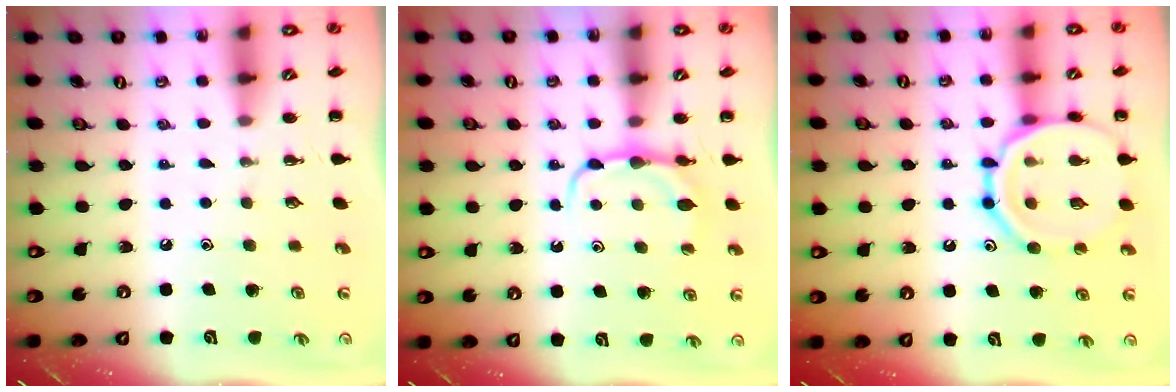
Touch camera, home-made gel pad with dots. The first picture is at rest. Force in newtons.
{"total": 6.4, "press": 6.4, "slide": 0.7}
{"total": 15.9, "press": 15.7, "slide": 1.9}